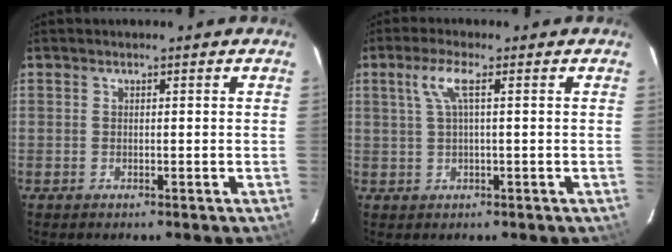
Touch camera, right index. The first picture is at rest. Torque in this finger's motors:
{"motor_torque": [0.29, -0.17, 0.27, 0.08]}